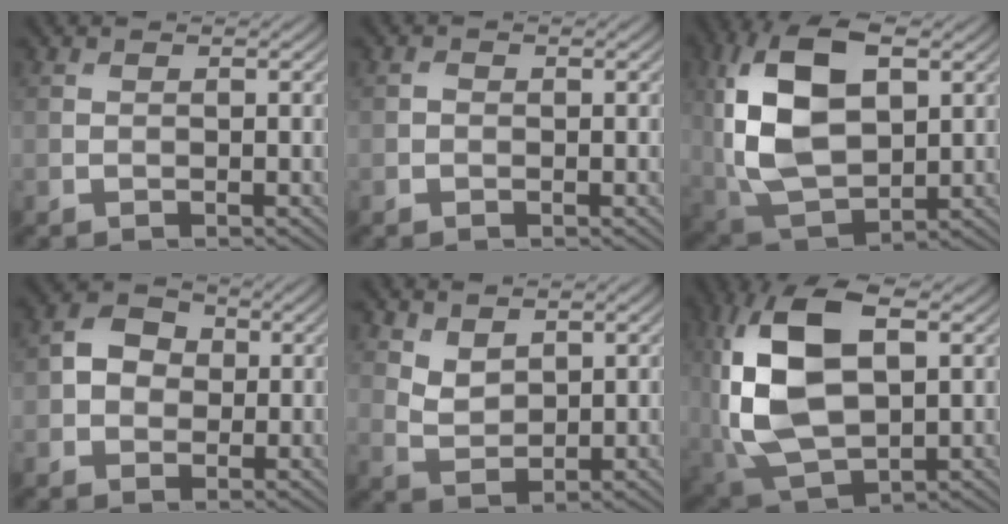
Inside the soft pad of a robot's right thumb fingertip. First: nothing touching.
{"total": 0.5, "force": [-0.2, 0.4, 0.3], "torque": [-0.004, 0.000, -0.005]}
{"total": 15.5, "force": [2.8, 9.1, 12.3], "torque": [-0.285, 0.006, 0.061]}
{"total": 4.3, "force": [0.1, 3.6, 2.3], "torque": [-0.045, 0.005, -0.006]}
{"total": 3.2, "force": [2.1, 1.7, 1.7], "torque": [-0.044, -0.007, 0.049]}
{"total": 16.2, "force": [2.0, 9.0, 13.3], "torque": [-0.306, -0.001, 0.047]}